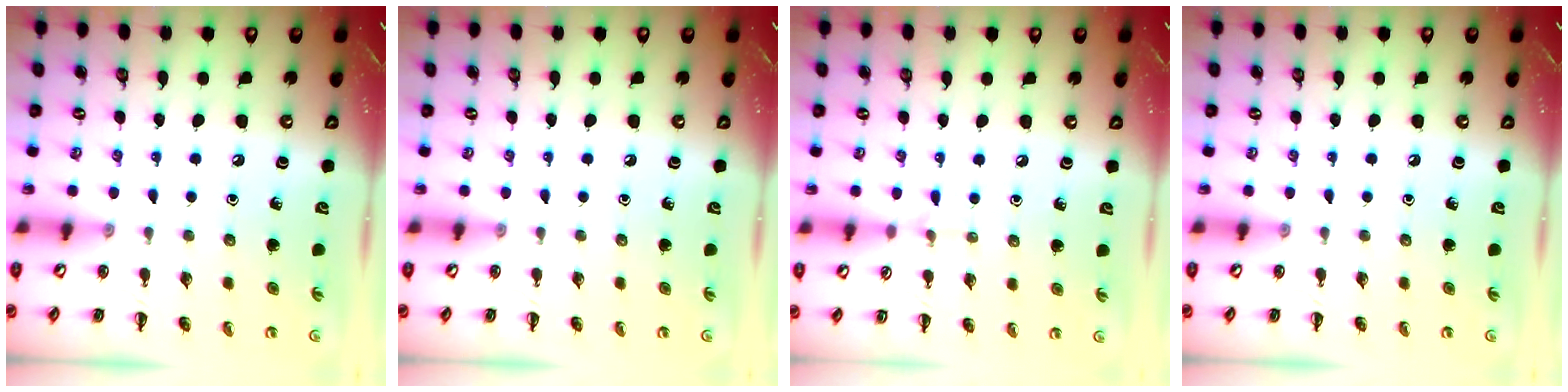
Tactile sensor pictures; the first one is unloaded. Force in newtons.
{"total": 0.0}
{"total": 4.6, "press": 4.4, "slide": 1.6}
{"total": 0.0}